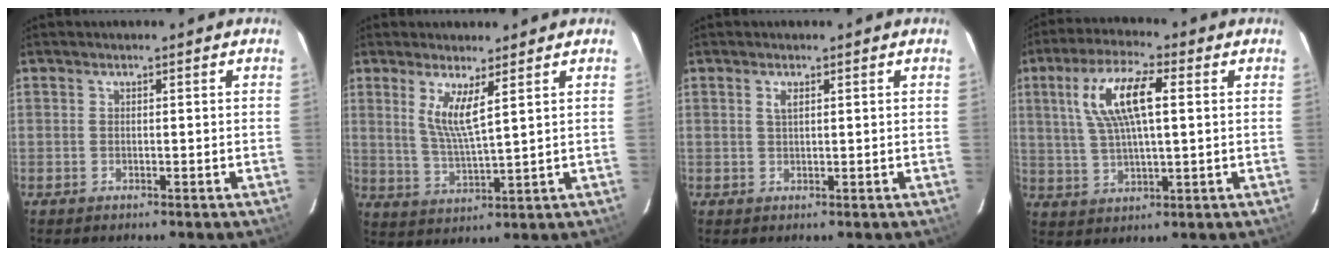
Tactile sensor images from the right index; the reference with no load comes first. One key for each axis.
{"total": 6.3, "fx": 3.0, "fy": 0.4, "fz": 5.5, "tx": -0.109, "ty": -0.016, "tz": 0.060}
{"total": 1.3, "fx": 0.6, "fy": 0.4, "fz": 1.1, "tx": -0.021, "ty": 0.001, "tz": 0.010}
{"total": 11.5, "fx": 3.0, "fy": 3.5, "fz": 10.6, "tx": -0.207, "ty": 0.015, "tz": 0.061}